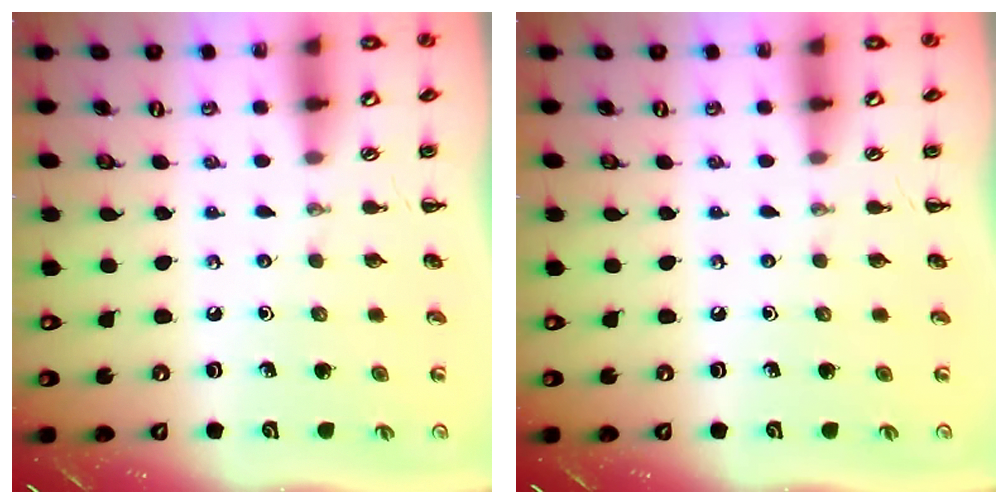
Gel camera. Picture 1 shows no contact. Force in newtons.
{"total": 0.0}